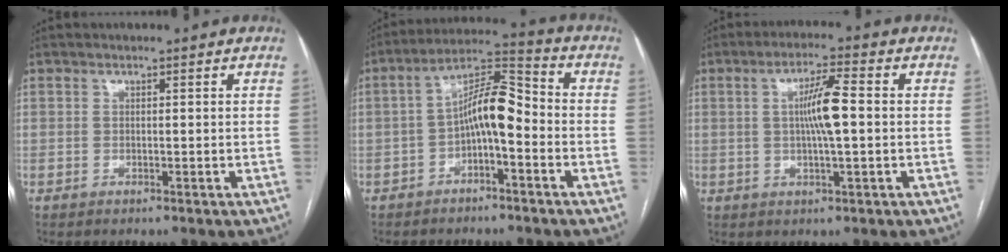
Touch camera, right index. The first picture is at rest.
{"total": 8.8, "force": [-1.9, 2.4, 8.2], "torque": [-0.148, 0.033, -0.032]}
{"total": 6.7, "force": [0.3, 0.4, 6.7], "torque": [-0.121, 0.004, 0.003]}